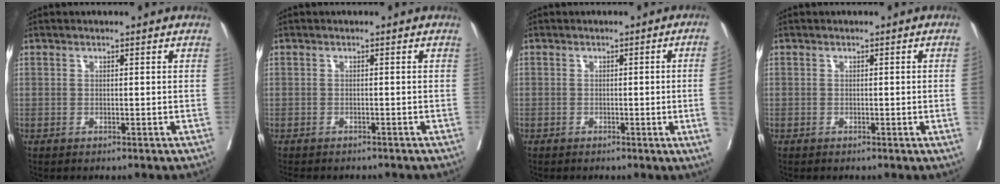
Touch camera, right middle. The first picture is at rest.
{"total": 5.3, "force": [-4.6, 2.0, 1.6], "torque": [-0.025, -0.005, -0.061]}
{"total": 5.3, "force": [-0.8, -1.8, 4.9], "torque": [-0.049, -0.011, -0.011]}
{"total": 1.3, "force": [-0.2, -0.4, 1.3], "torque": [-0.015, -0.002, -0.002]}